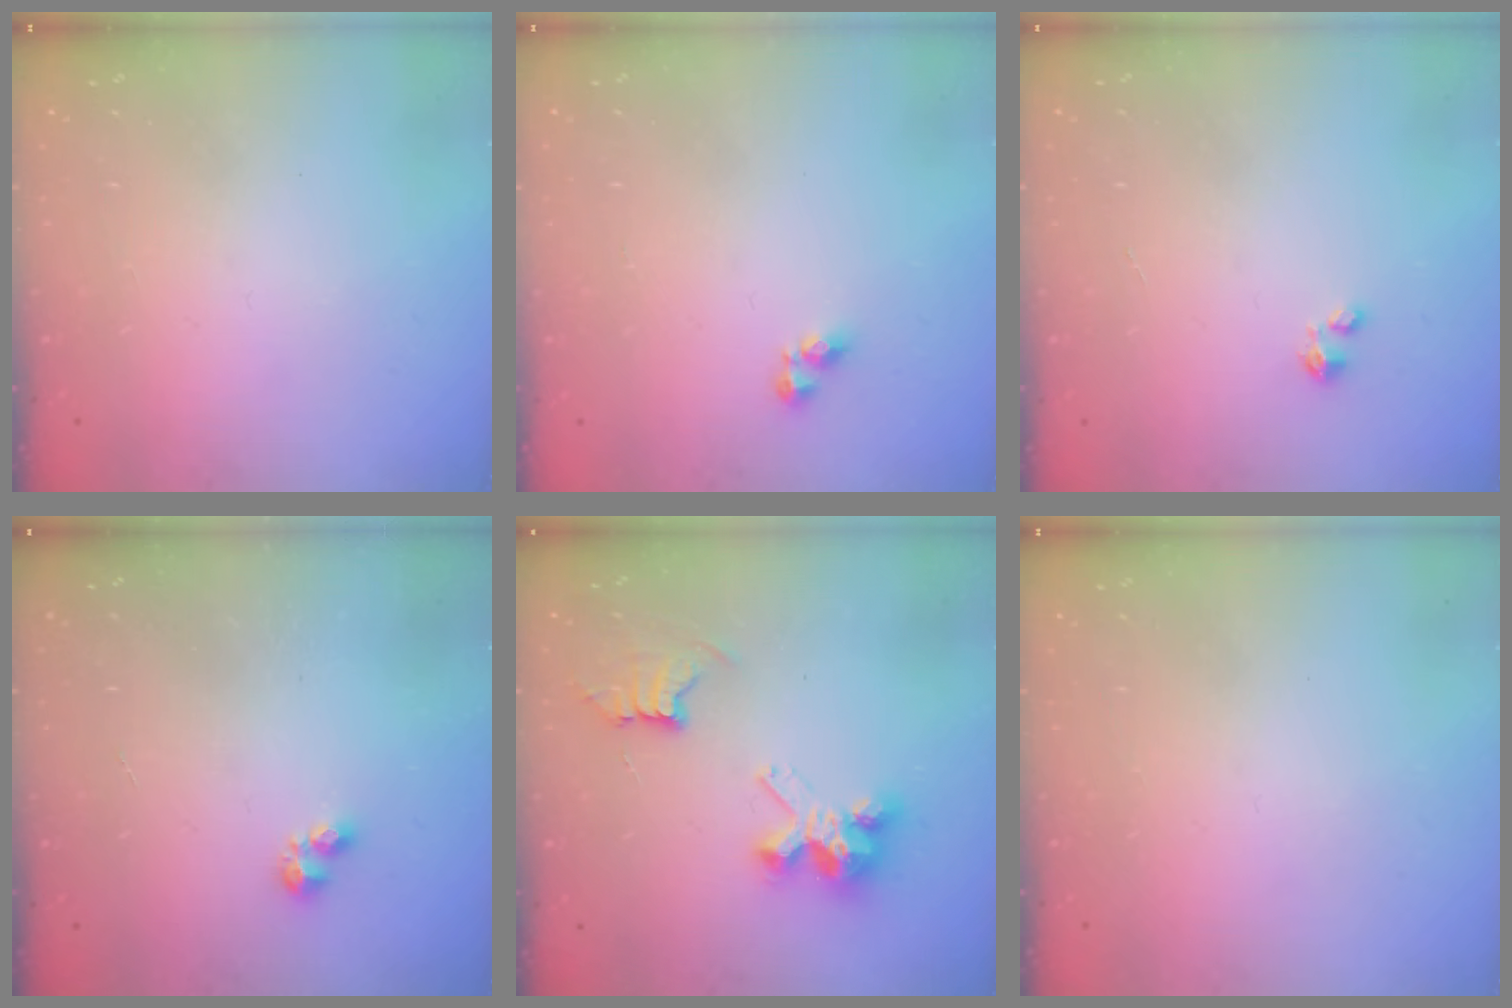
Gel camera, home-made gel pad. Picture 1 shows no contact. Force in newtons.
{"total": 3.7, "press": 3.6, "slide": 0.5}
{"total": 0.5, "press": 0.5, "slide": 0.2}
{"total": 2.2, "press": 2.2, "slide": 0.3}
{"total": 8.4, "press": 8.3, "slide": 0.6}
{"total": 0.0}